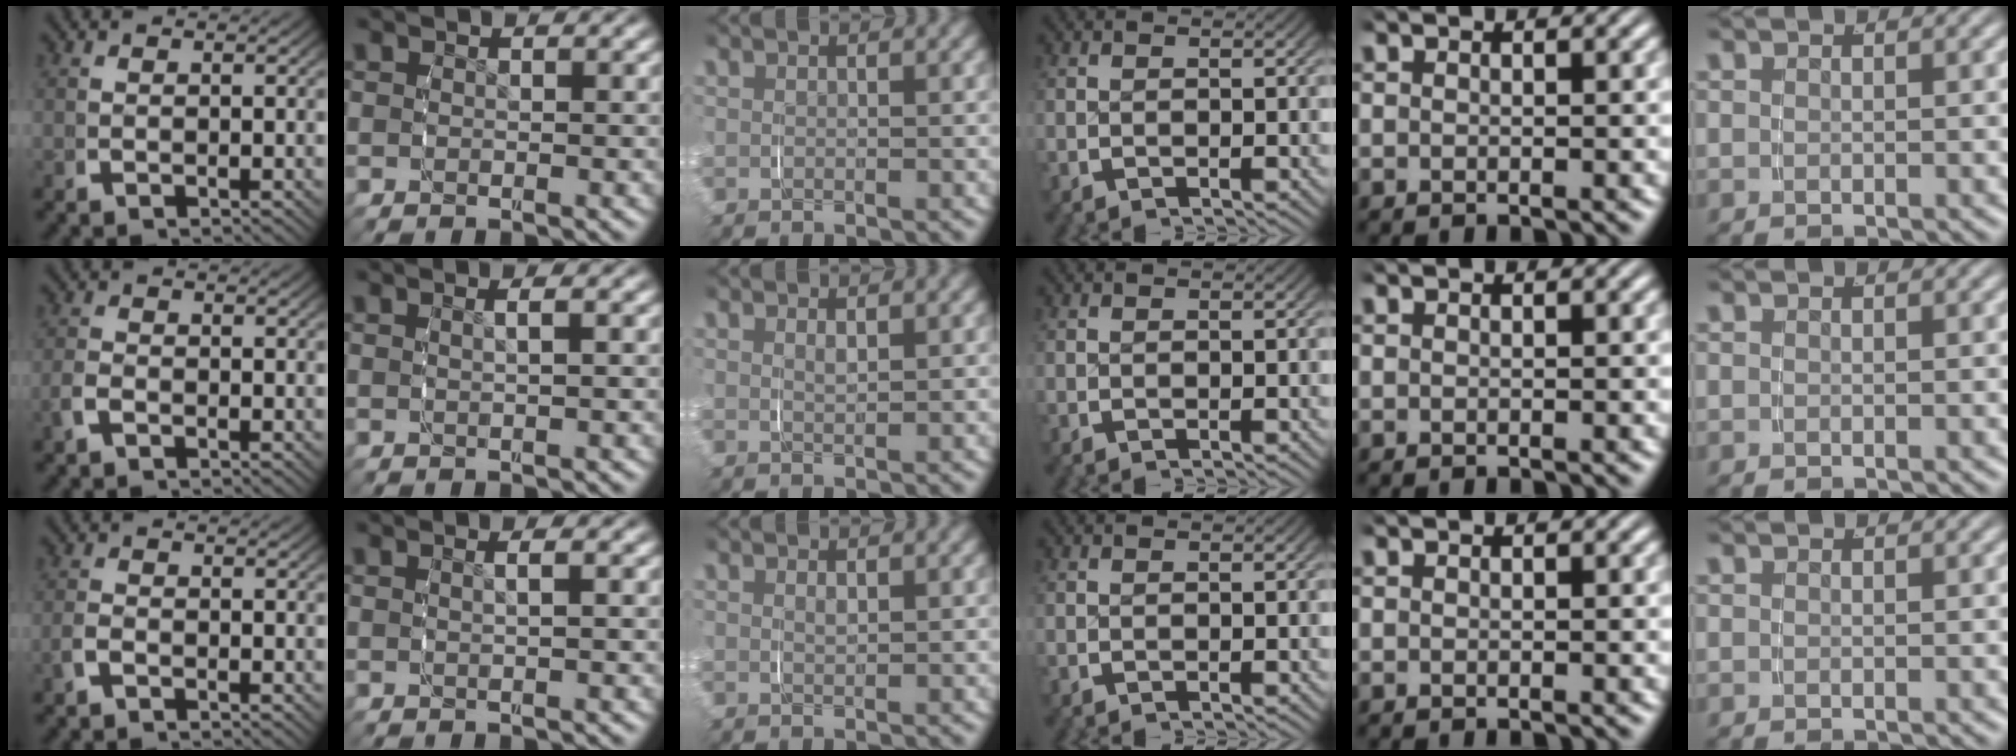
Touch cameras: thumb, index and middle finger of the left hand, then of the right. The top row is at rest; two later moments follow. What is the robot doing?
{"motion": "grasp_and_lifting", "object": "toothpaste"}